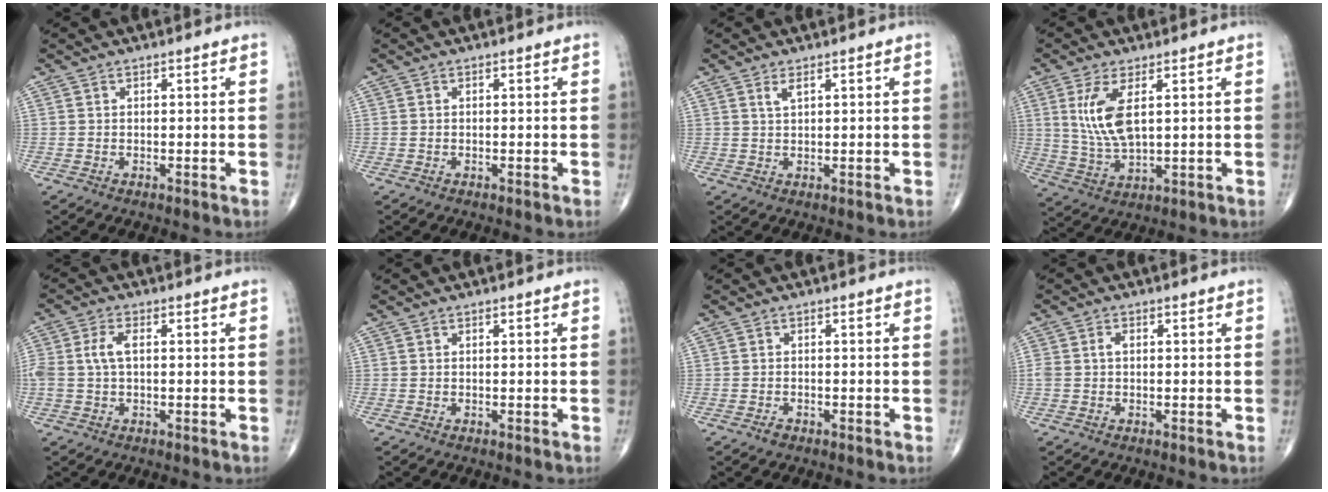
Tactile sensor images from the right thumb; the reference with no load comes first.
{"total": 0.0}
{"total": 1.6, "force": [0.9, 0.5, 1.2], "torque": [-0.025, 0.000, 0.021]}
{"total": 9.1, "force": [2.6, 3.6, 7.9], "torque": [-0.167, -0.014, 0.061]}
{"total": 4.5, "force": [0.4, 2.3, 3.8], "torque": [-0.101, 0.013, 0.007]}
{"total": 0.0}
{"total": 1.1, "force": [-0.8, 0.7, 0.5], "torque": [-0.008, 0.003, -0.014]}
{"total": 1.9, "force": [0.2, 1.3, 1.4], "torque": [-0.036, 0.010, 0.005]}